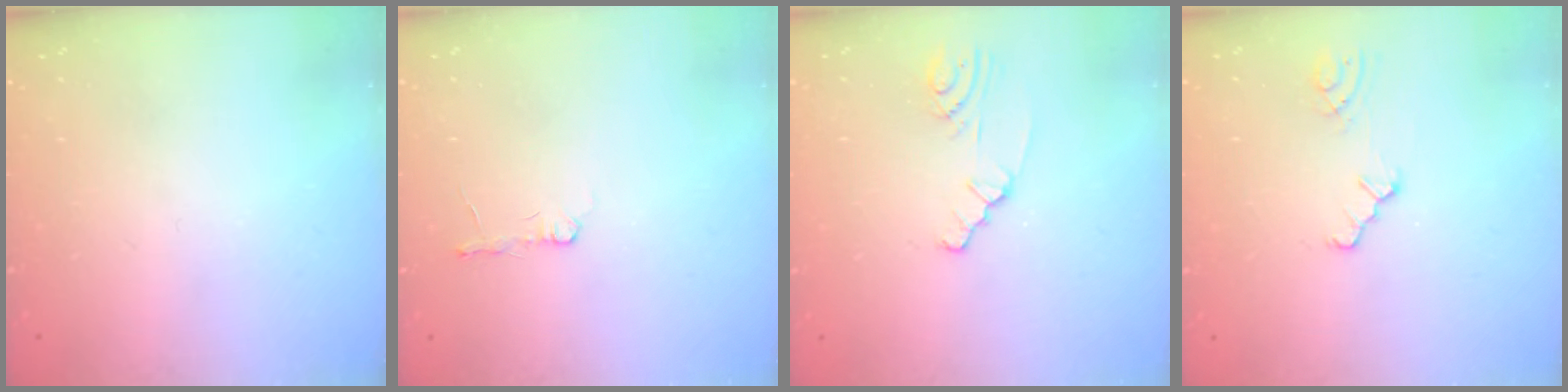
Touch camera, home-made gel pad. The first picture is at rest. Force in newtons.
{"total": 2.7, "press": 2.7, "slide": 0.4}
{"total": 3.3, "press": 3.3, "slide": 0.5}
{"total": 1.2, "press": 1.2, "slide": 0.3}